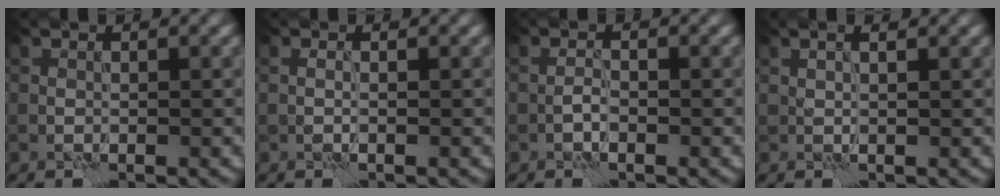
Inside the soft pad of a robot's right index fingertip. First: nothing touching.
{"total": 0.9, "force": [-0.1, 0.3, 0.8], "torque": [-0.016, -0.003, -0.002]}
{"total": 1.1, "force": [-0.6, 0.4, 0.9], "torque": [-0.018, 0.004, -0.013]}
{"total": 2.8, "force": [1.6, 1.1, 2.1], "torque": [-0.016, 0.017, -0.003]}